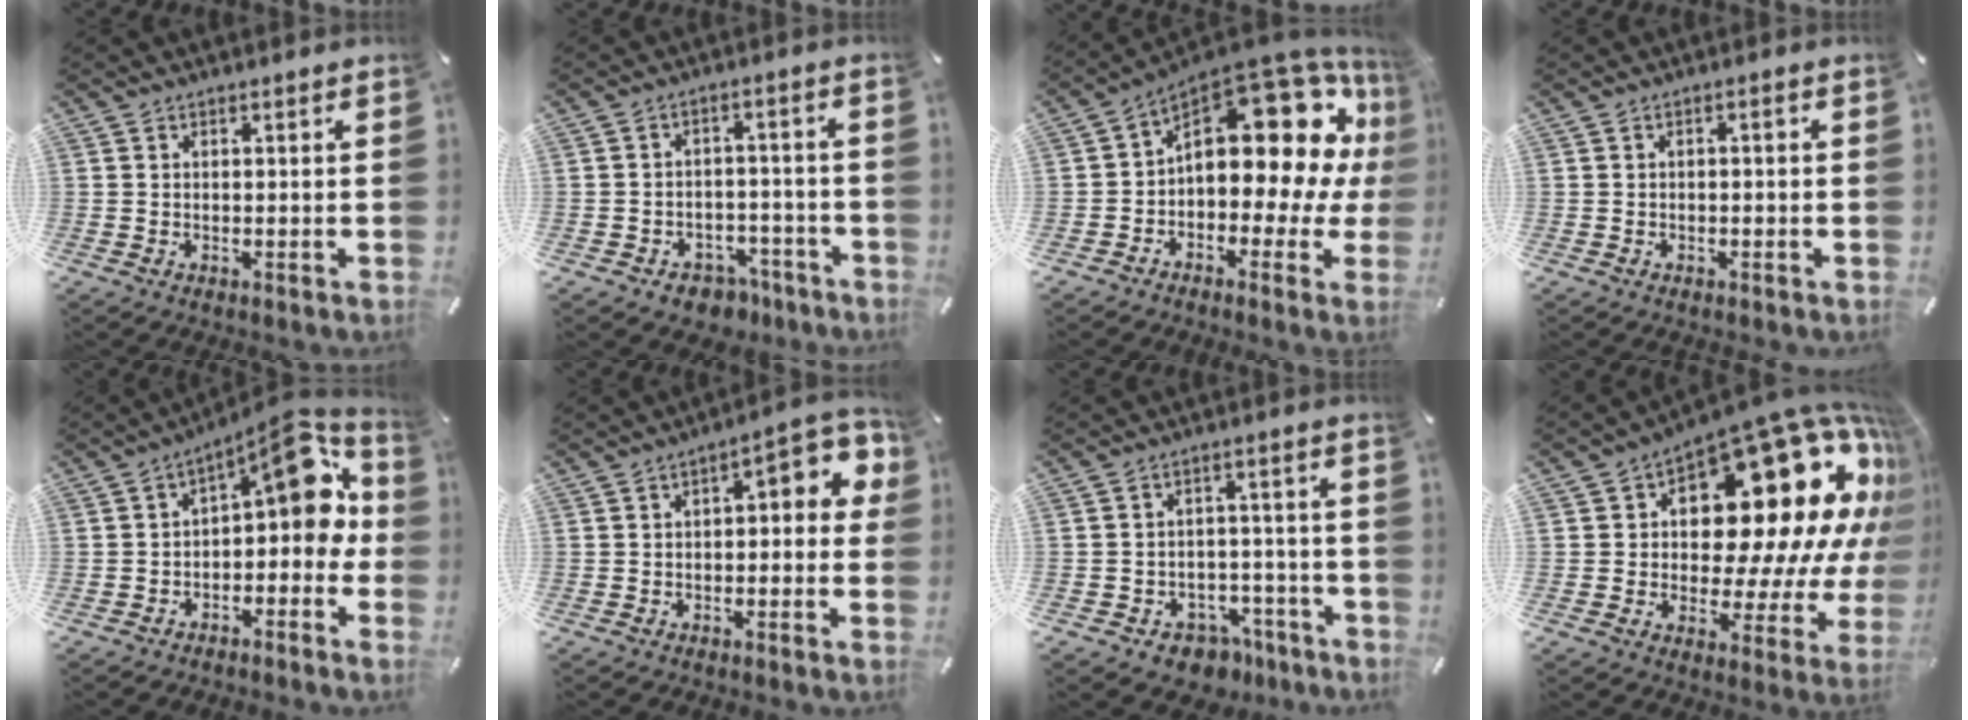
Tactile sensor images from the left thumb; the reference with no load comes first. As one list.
[{"total": 6.0, "force": [-3.9, 4.1, 1.9], "torque": [-0.023, 0.034, -0.067]}, {"total": 20.3, "force": [7.4, 10.4, 15.8], "torque": [-0.200, -0.071, 0.123]}, {"total": 1.4, "force": [-0.7, 0.5, 1.0], "torque": [-0.018, 0.004, -0.014]}, {"total": 10.8, "force": [3.7, 5.2, 8.7], "torque": [-0.094, -0.046, 0.058]}, {"total": 8.2, "force": [1.4, 3.8, 7.1], "torque": [-0.085, -0.018, 0.017]}, {"total": 6.8, "force": [-4.6, 4.7, 1.9], "torque": [-0.022, 0.041, -0.078]}, {"total": 28.5, "force": [9.8, 14.9, 22.2], "torque": [-0.307, -0.093, 0.177]}]